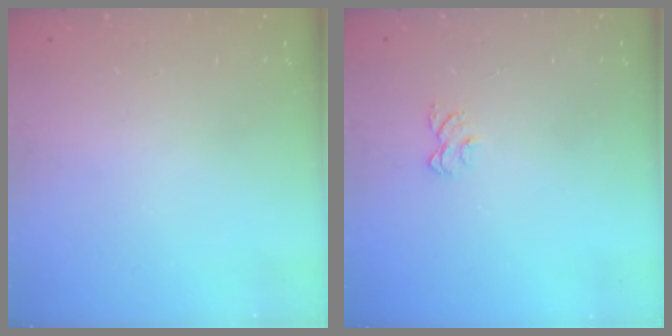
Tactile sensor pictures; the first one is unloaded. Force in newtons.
{"total": 5.4, "press": 5.4, "slide": 0.5}